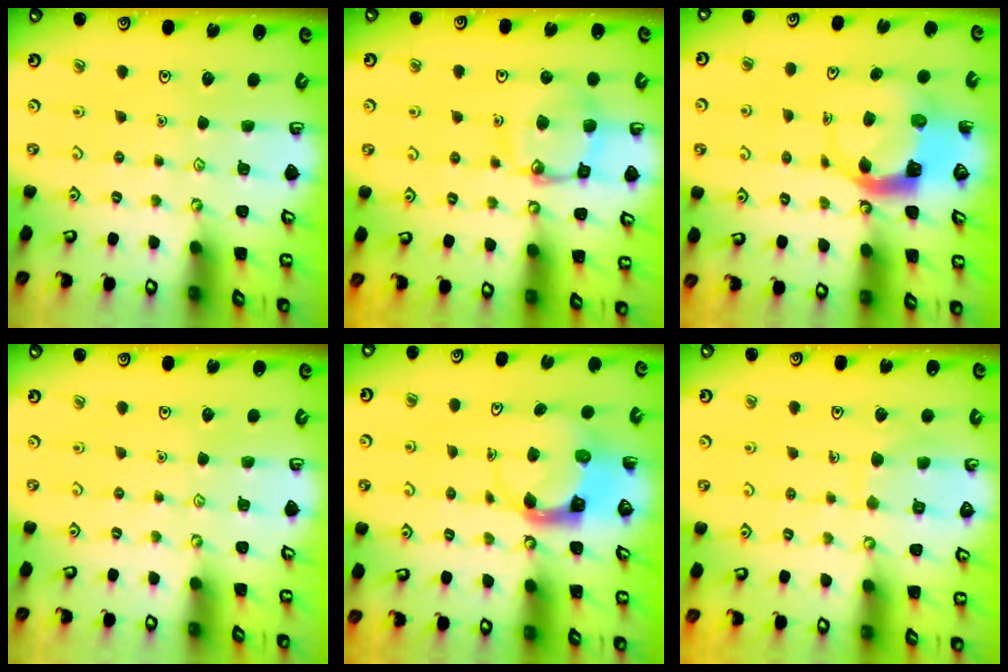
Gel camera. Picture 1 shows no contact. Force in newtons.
{"total": 13.8, "press": 13.7, "slide": 1.5}
{"total": 5.2, "press": 5.1, "slide": 0.6}
{"total": 0.0}
{"total": 3.9, "press": 3.8, "slide": 0.5}
{"total": 7.3, "press": 7.3, "slide": 0.7}